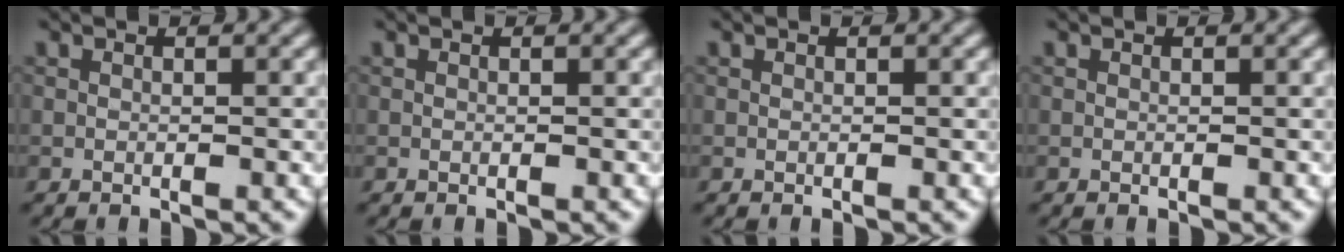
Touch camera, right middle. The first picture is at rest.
{"total": 0.0}
{"total": 0.0}
{"total": 0.0}